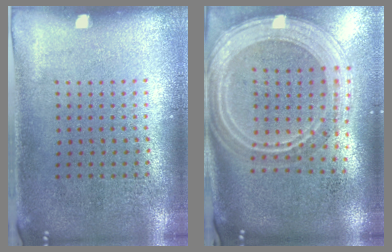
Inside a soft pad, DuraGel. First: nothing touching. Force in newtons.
{"total": 3.0, "press": 2.4, "slide": 1.7}